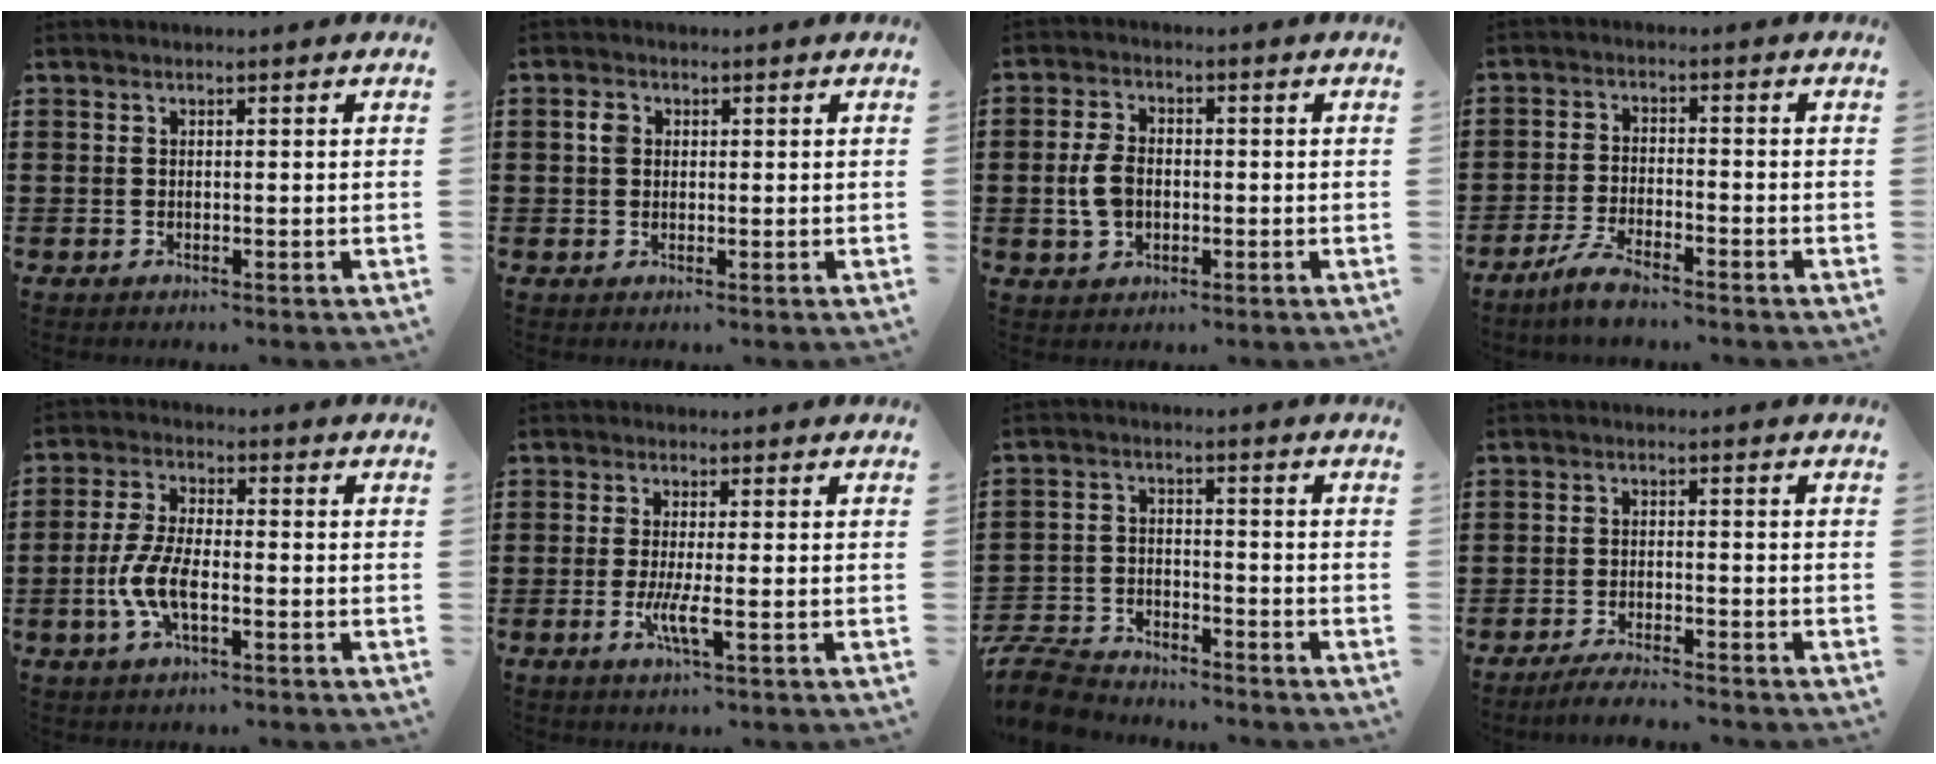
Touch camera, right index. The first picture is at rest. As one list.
[{"total": 1.7, "force": [0.4, 1.4, 1.0], "torque": [-0.021, 0.008, 0.008]}, {"total": 5.0, "force": [-0.6, 3.3, 3.7], "torque": [-0.096, -0.001, -0.016]}, {"total": 4.1, "force": [-3.5, 0.5, 2.1], "torque": [-0.058, -0.003, -0.072]}, {"total": 6.8, "force": [-2.2, 2.7, 5.8], "torque": [-0.138, -0.008, -0.048]}, {"total": 3.9, "force": [-1.1, 0.1, 3.7], "torque": [-0.076, -0.013, -0.024]}, {"total": 6.7, "force": [-6.5, 1.4, 1.2], "torque": [-0.041, 0.007, -0.131]}, {"total": 2.9, "force": [-2.8, -0.2, 0.6], "torque": [-0.012, 0.001, -0.056]}]